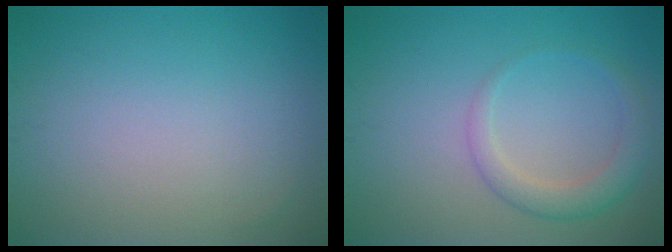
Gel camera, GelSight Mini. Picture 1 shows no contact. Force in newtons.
{"total": 2.8, "press": 2.8, "slide": 0.2}